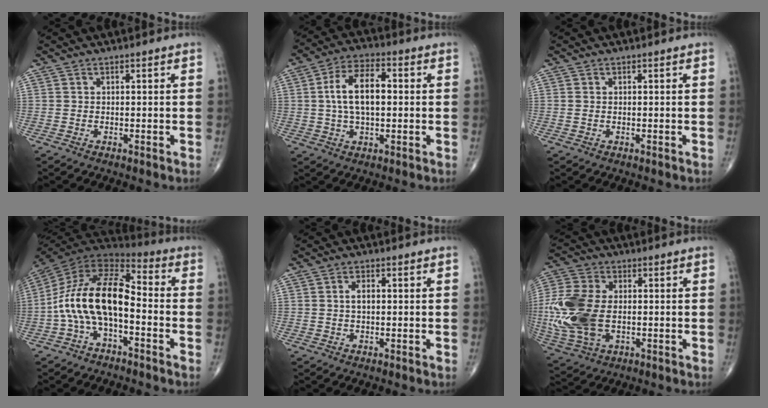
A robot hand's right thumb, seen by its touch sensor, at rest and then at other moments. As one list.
[{"total": 11.2, "force": [0.9, 5.8, 9.6], "torque": [-0.174, 0.017, 0.013]}, {"total": 0.7, "force": [0.0, 0.5, 0.5], "torque": [-0.015, 0.003, 0.004]}, {"total": 16.5, "force": [-3.1, 8.3, 13.9], "torque": [-0.251, 0.061, -0.068]}, {"total": 2.3, "force": [0.2, 1.2, 1.9], "torque": [-0.035, 0.004, 0.002]}, {"total": 17.7, "force": [-1.2, 10.9, 13.9], "torque": [-0.333, -0.005, -0.015]}]